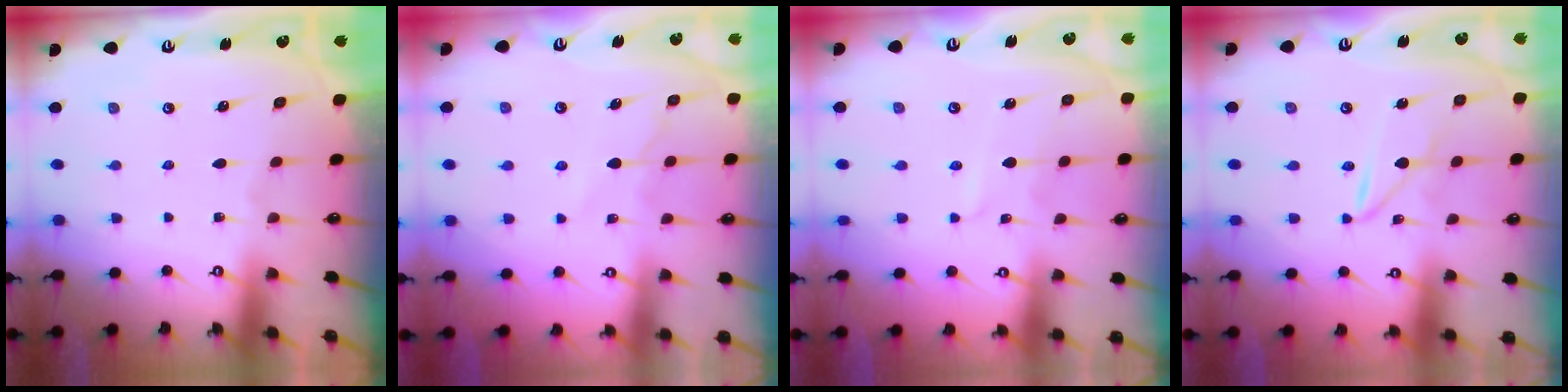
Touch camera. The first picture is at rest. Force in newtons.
{"total": 6.7, "press": 6.6, "slide": 1.0}
{"total": 2.5, "press": 2.5, "slide": 0.3}
{"total": 2.6, "press": 2.6, "slide": 0.2}